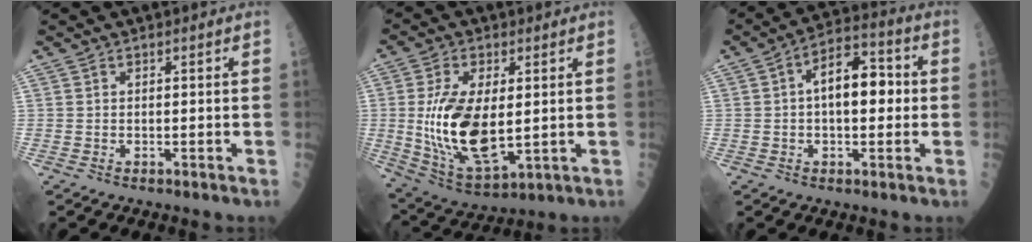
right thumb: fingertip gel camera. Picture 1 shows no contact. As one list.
[{"total": 16.6, "force": [0.3, 7.9, 14.6], "torque": [-0.284, -0.019, 0.024]}, {"total": 11.4, "force": [0.8, 6.1, 9.6], "torque": [-0.127, 0.028, 0.005]}]